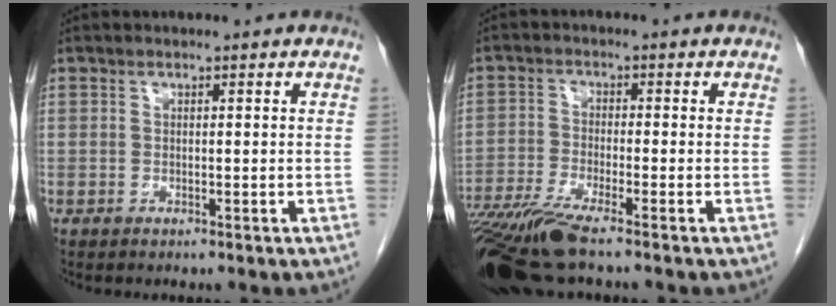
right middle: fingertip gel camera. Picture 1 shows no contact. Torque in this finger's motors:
{"motor_torque": [1.29, -0.85, 0.34, 0.13]}